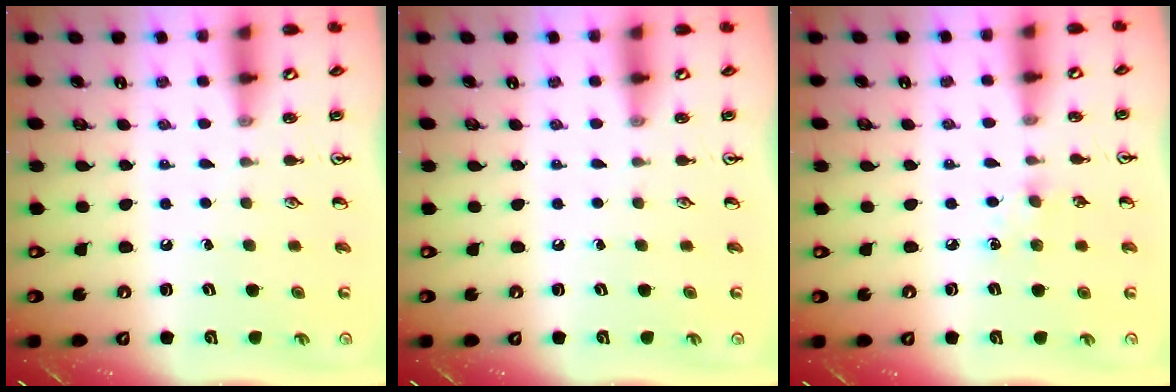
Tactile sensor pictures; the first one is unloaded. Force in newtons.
{"total": 0.0}
{"total": 5.9, "press": 5.8, "slide": 0.6}